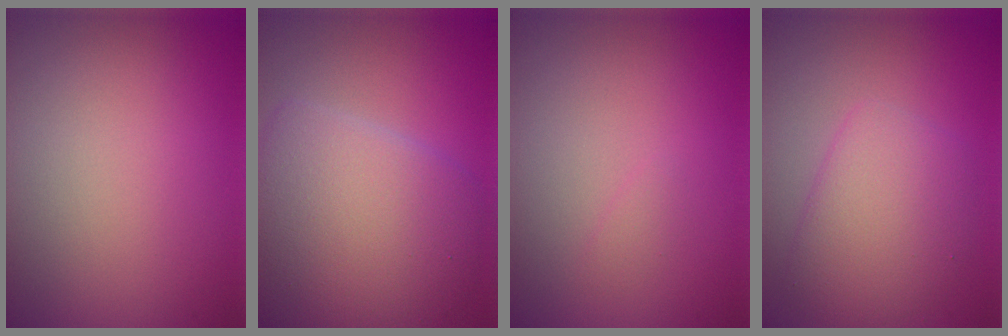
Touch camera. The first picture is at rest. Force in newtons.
{"total": 9.0, "press": 9.0, "slide": 0.4}
{"total": 0.5, "press": 0.5, "slide": 0.0}
{"total": 4.4, "press": 4.4, "slide": 0.1}